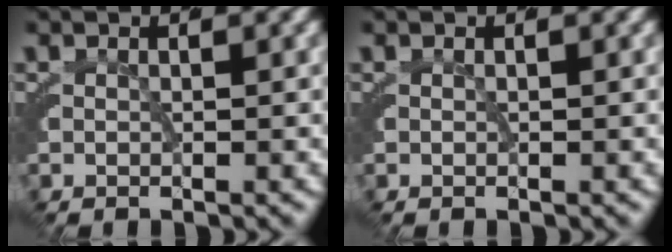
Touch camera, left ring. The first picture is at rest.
{"total": 0.0}